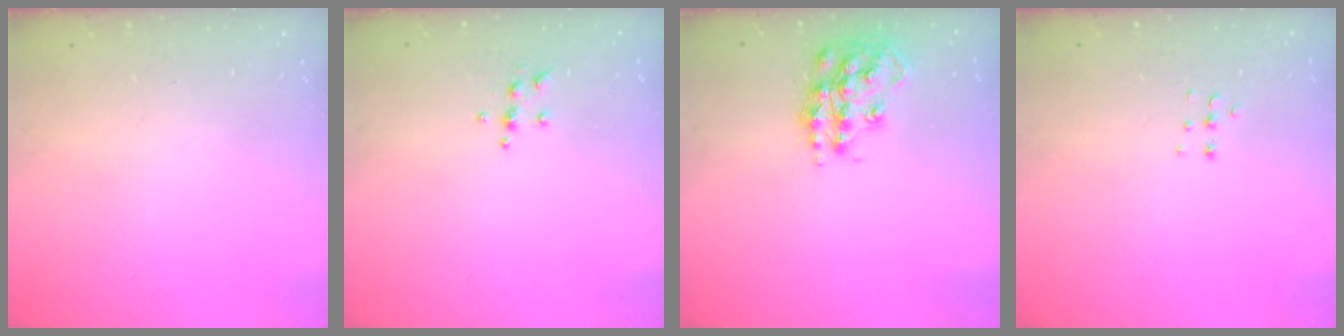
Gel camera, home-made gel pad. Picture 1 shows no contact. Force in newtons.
{"total": 4.9, "press": 4.9, "slide": 0.7}
{"total": 15.9, "press": 15.8, "slide": 1.0}
{"total": 3.8, "press": 3.7, "slide": 0.9}